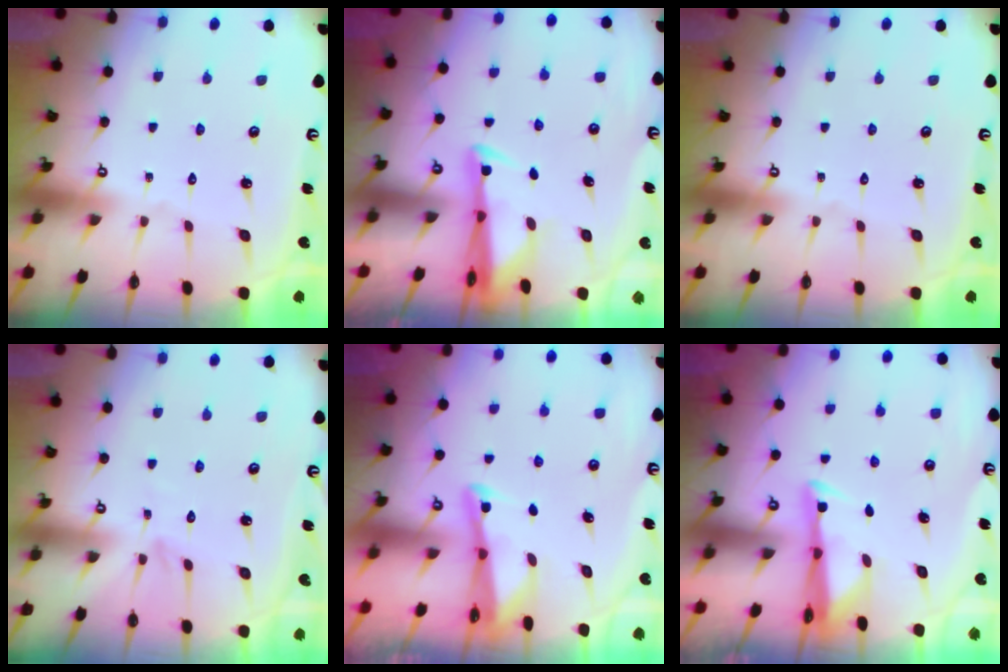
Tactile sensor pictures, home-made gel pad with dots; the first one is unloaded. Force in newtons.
{"total": 2.8, "press": 2.6, "slide": 0.9}
{"total": 0.0}
{"total": 2.9, "press": 2.9, "slide": 0.3}
{"total": 2.5, "press": 2.5, "slide": 0.1}
{"total": 3.2, "press": 3.1, "slide": 0.8}